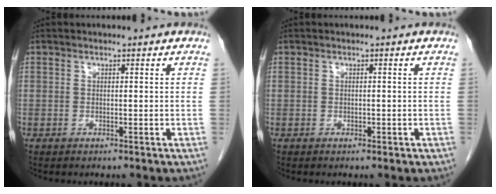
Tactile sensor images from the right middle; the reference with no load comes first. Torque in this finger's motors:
{"motor_torque": [0.08, 0.00, 0.03, -0.01]}